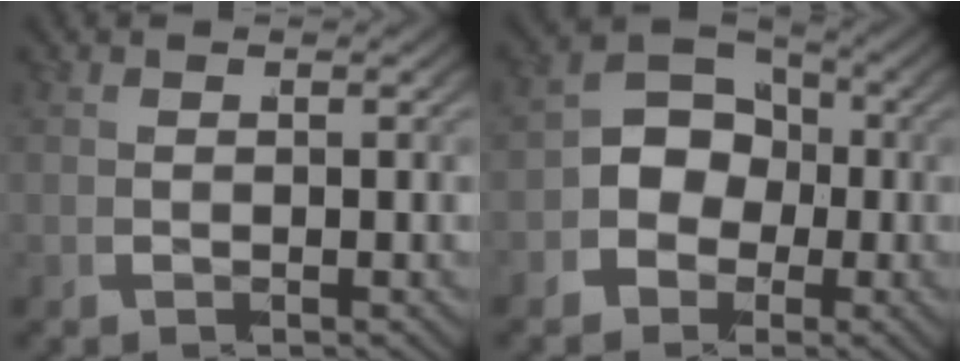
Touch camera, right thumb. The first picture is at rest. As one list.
[{"total": 6.8, "force": [-1.4, 5.8, 3.3], "torque": [-0.068, -0.014, -0.028]}]